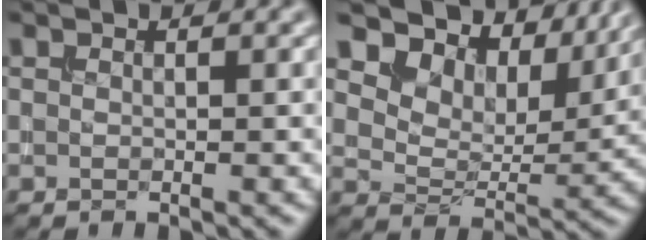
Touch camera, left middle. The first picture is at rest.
{"total": 13.2, "force": [9.2, 7.1, 6.4], "torque": [-0.132, 0.019, 0.140]}